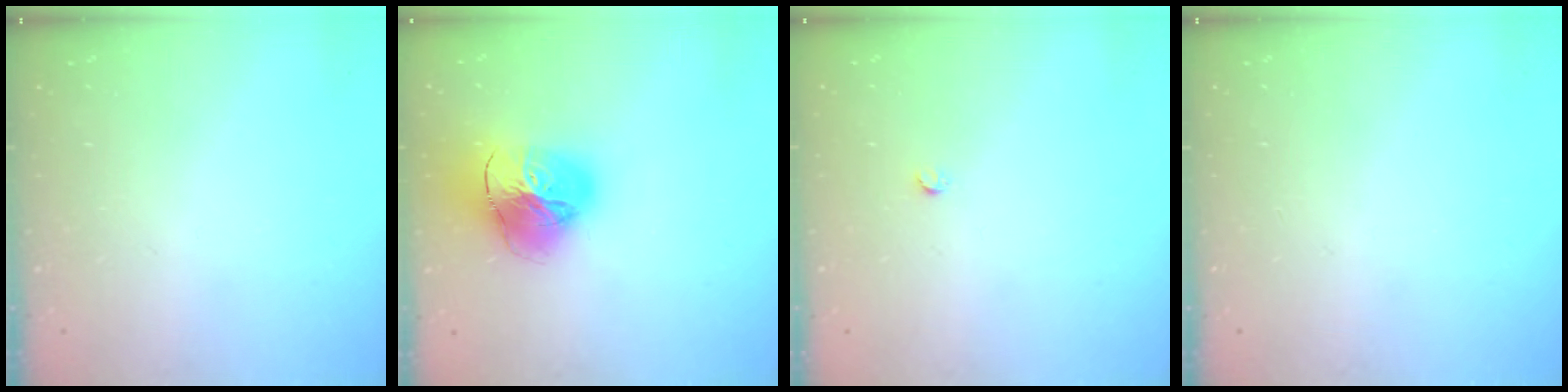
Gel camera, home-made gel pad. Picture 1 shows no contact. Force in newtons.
{"total": 19.8, "press": 19.6, "slide": 2.3}
{"total": 2.4, "press": 2.4, "slide": 0.3}
{"total": 0.0}